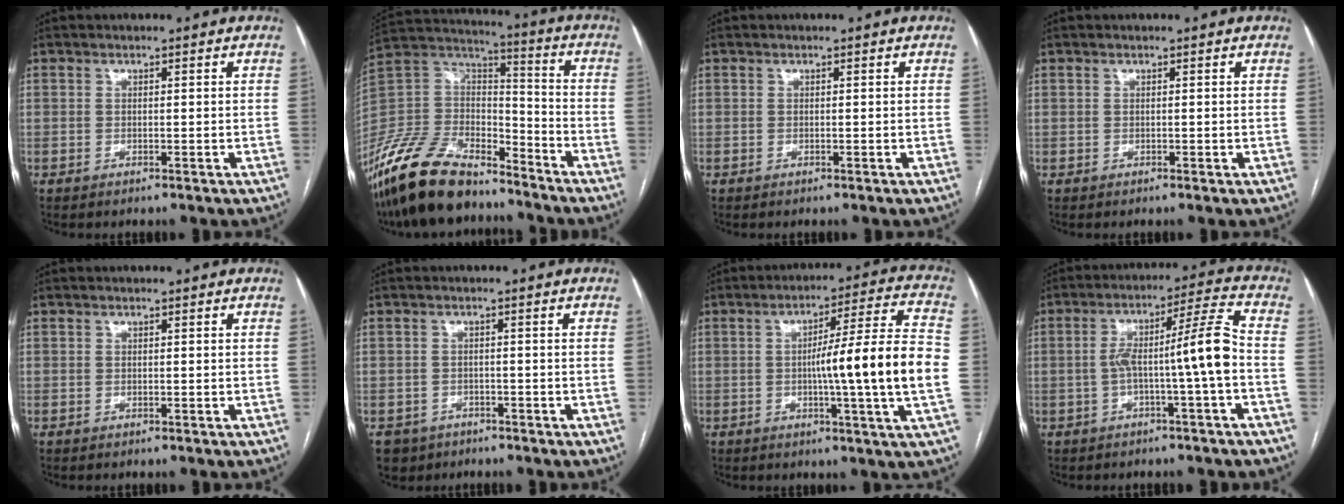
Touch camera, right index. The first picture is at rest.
{"total": 19.4, "force": [-15.7, 7.2, 8.9], "torque": [-0.191, 0.013, -0.295]}
{"total": 0.0}
{"total": 0.0}
{"total": 0.0}
{"total": 4.5, "force": [-2.9, 3.4, 0.2], "torque": [-0.002, 0.005, -0.045]}
{"total": 15.3, "force": [-1.7, -1.4, 15.1], "torque": [-0.228, 0.003, -0.033]}
{"total": 9.5, "force": [-1.9, -0.9, 9.2], "torque": [-0.153, 0.030, -0.028]}